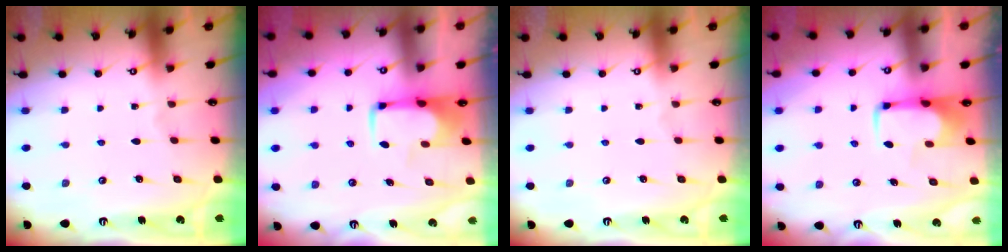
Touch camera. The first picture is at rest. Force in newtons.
{"total": 1.8, "press": 1.7, "slide": 0.4}
{"total": 0.0}
{"total": 2.1, "press": 2.1, "slide": 0.4}